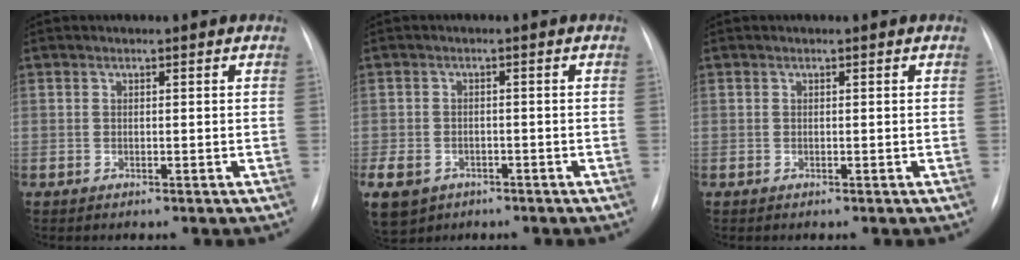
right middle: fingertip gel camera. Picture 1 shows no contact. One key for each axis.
{"total": 13.2, "fx": -6.3, "fy": 10.5, "fz": 5.1, "tx": -0.160, "ty": -0.008, "tz": -0.086}
{"total": 0.0}